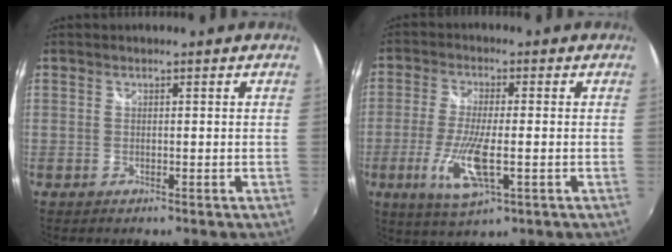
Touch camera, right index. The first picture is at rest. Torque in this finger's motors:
{"motor_torque": [0.44, -0.23, 0.48, 0.09]}